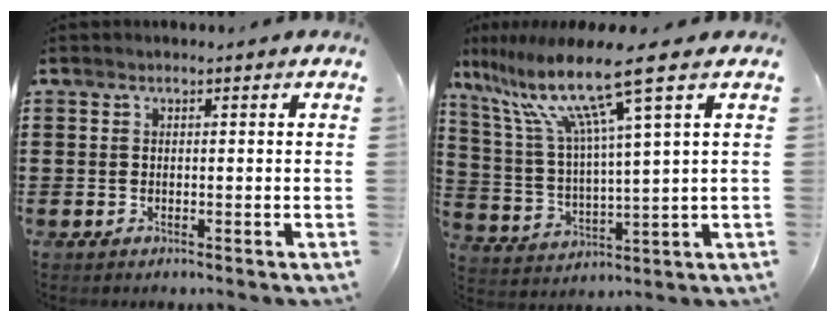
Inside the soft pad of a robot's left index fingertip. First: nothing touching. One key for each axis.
{"total": 13.0, "fx": 8.1, "fy": 0.7, "fz": 10.1, "tx": -0.235, "ty": -0.035, "tz": 0.126}